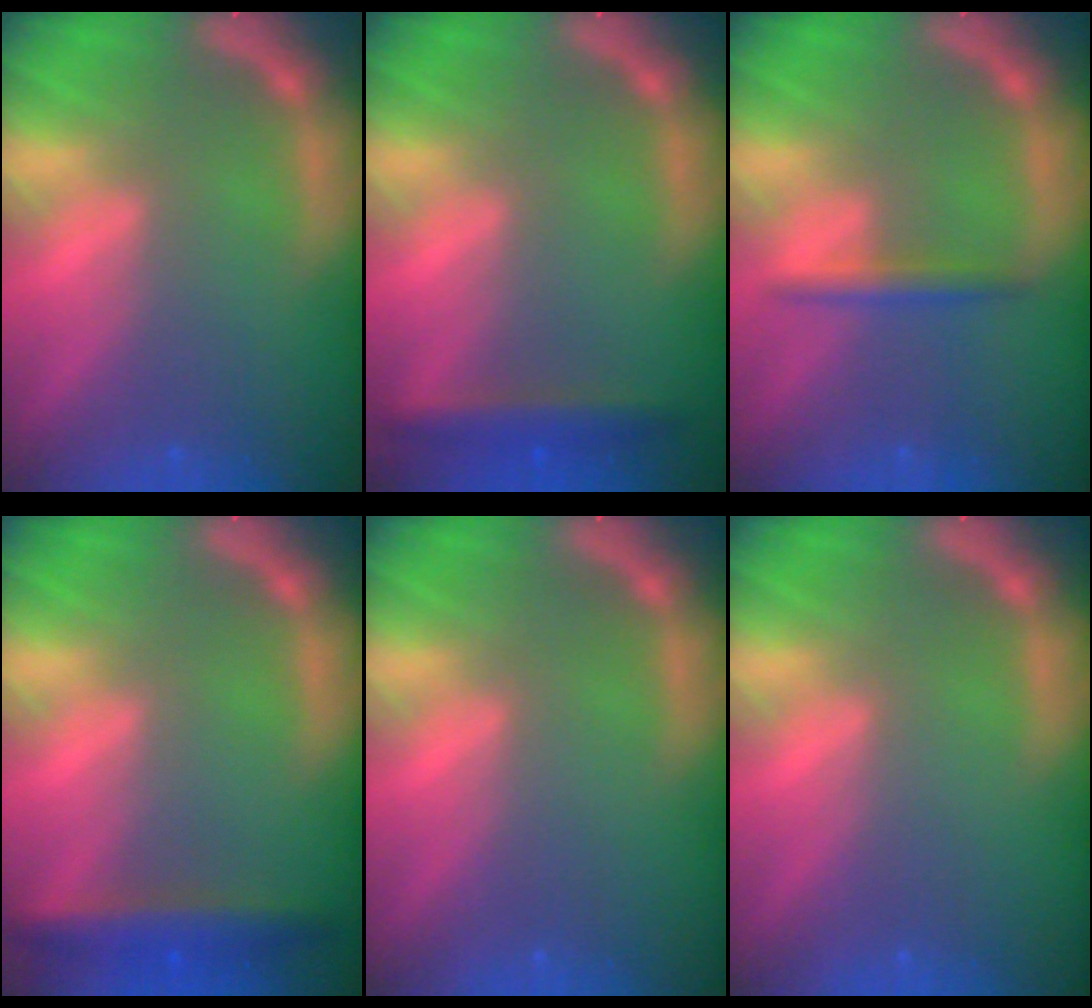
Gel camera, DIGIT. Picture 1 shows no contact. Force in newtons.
{"total": 3.0}
{"total": 1.9}
{"total": 4.0}
{"total": 0.0}
{"total": 0.0}